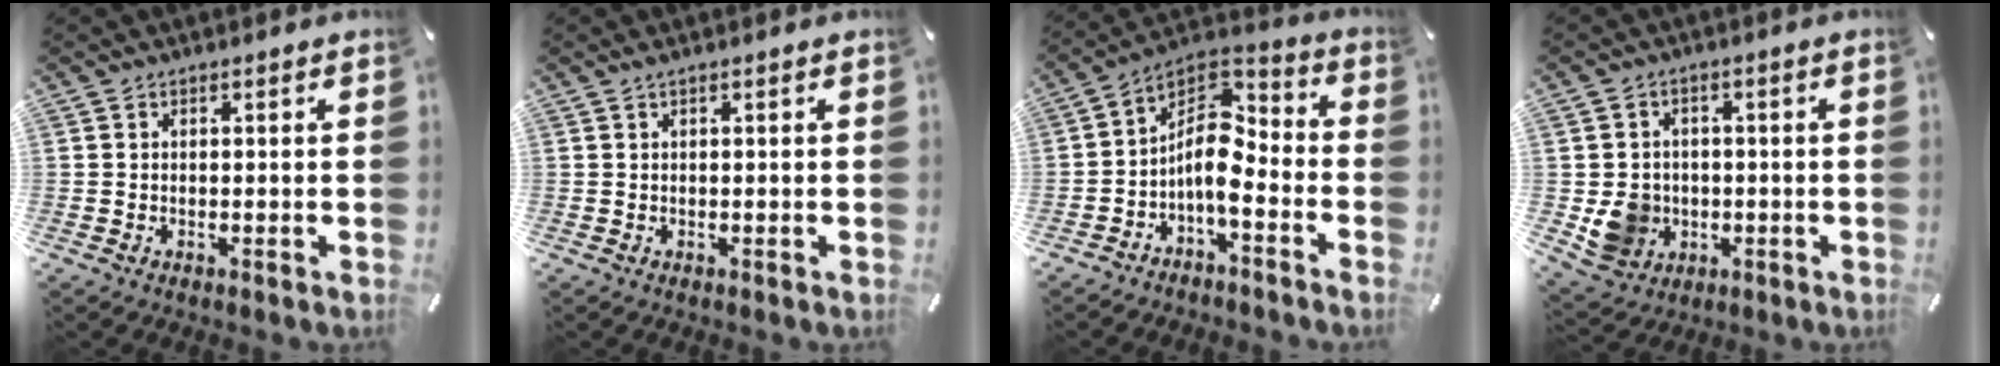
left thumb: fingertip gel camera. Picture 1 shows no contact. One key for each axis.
{"total": 0.6, "fx": 0.3, "fy": 0.0, "fz": 0.6, "tx": -0.009, "ty": 0.001, "tz": 0.005}
{"total": 10.7, "fx": -3.2, "fy": 6.1, "fz": 8.2, "tx": -0.151, "ty": -0.003, "tz": -0.065}
{"total": 8.2, "fx": -0.9, "fy": 7.8, "fz": 2.1, "tx": -0.053, "ty": 0.005, "tz": -0.013}